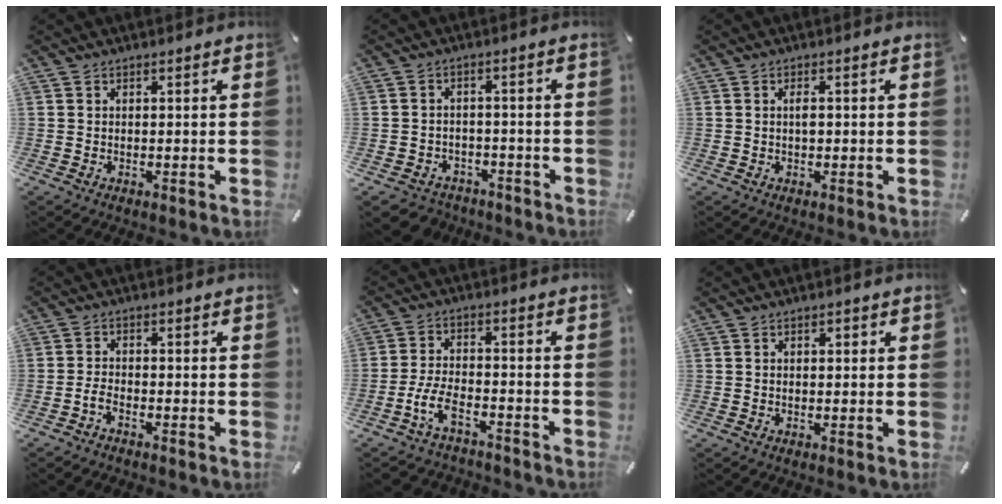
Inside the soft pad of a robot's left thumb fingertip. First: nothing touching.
{"total": 4.0, "force": [-2.7, 2.8, 0.8], "torque": [-0.019, 0.013, -0.053]}
{"total": 1.6, "force": [0.0, 0.8, 1.4], "torque": [-0.028, 0.001, -0.001]}
{"total": 2.4, "force": [-1.7, 1.0, 1.4], "torque": [-0.033, 0.005, -0.034]}
{"total": 8.2, "force": [-4.8, 4.2, 5.2], "torque": [-0.120, 0.013, -0.092]}
{"total": 1.1, "force": [0.1, 0.7, 0.8], "torque": [-0.016, 0.006, 0.000]}